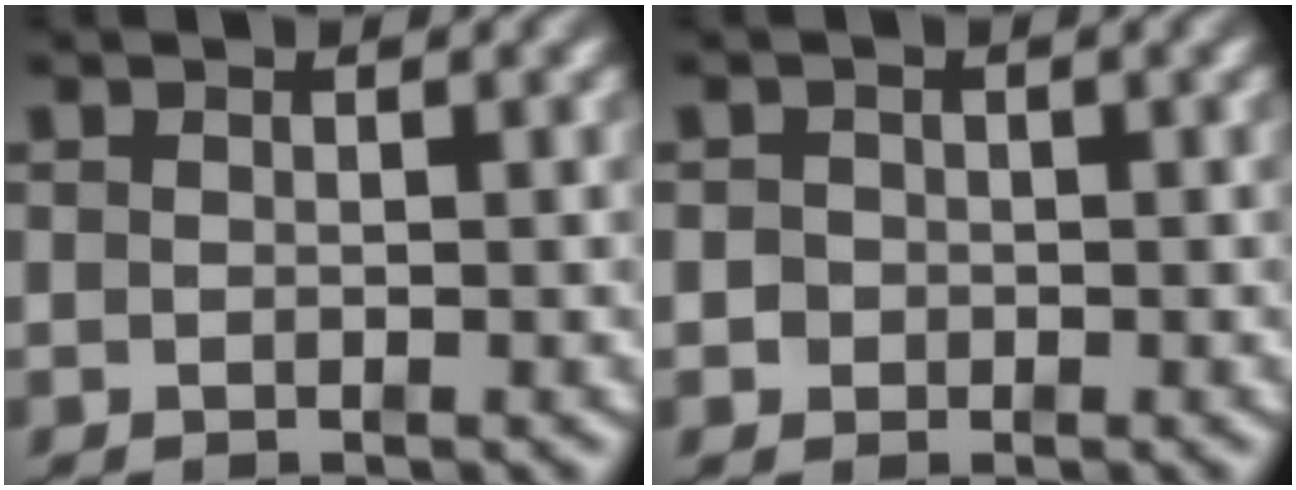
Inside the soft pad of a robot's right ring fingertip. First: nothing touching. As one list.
[{"total": 2.1, "force": [-0.4, 2.0, 0.2], "torque": [-0.015, -0.007, -0.009]}]